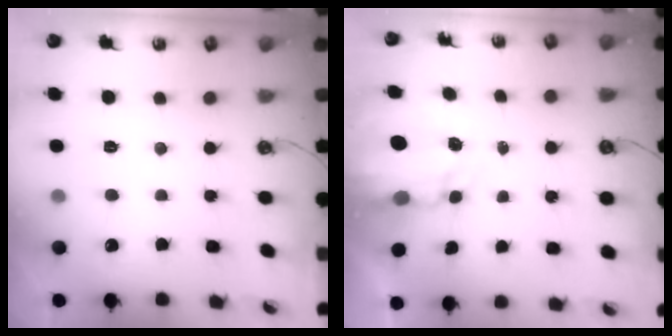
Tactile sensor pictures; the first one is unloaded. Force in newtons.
{"total": 3.9, "press": 3.9, "slide": 0.3}